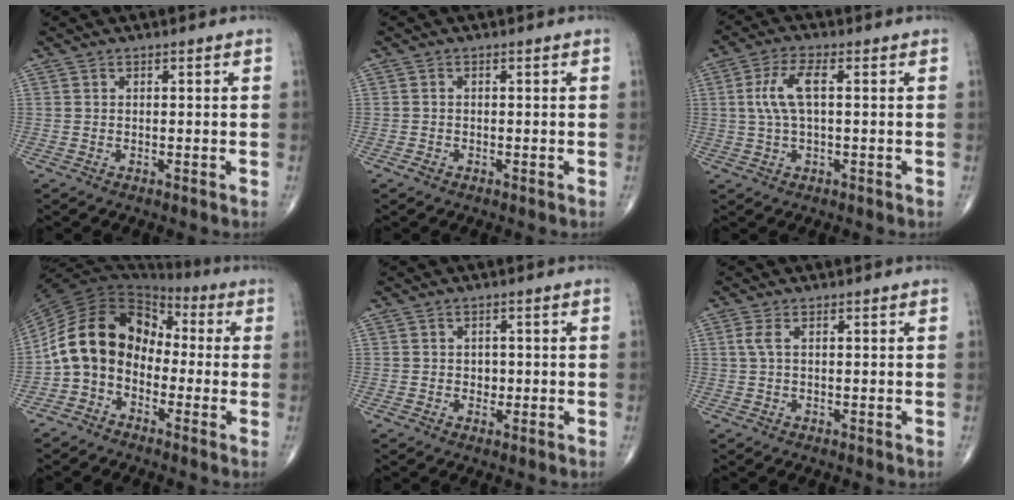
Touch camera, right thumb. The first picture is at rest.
{"total": 0.9, "force": [-0.5, 0.6, 0.3], "torque": [-0.005, 0.001, -0.012]}
{"total": 6.7, "force": [0.9, 2.5, 6.1], "torque": [-0.145, 0.015, 0.017]}
{"total": 13.4, "force": [-2.4, 10.1, 8.4], "torque": [-0.137, 0.064, -0.062]}
{"total": 2.3, "force": [-0.3, 2.0, 1.2], "torque": [0.000, 0.005, -0.006]}
{"total": 1.8, "force": [0.3, 0.5, 1.7], "torque": [-0.049, 0.008, 0.010]}